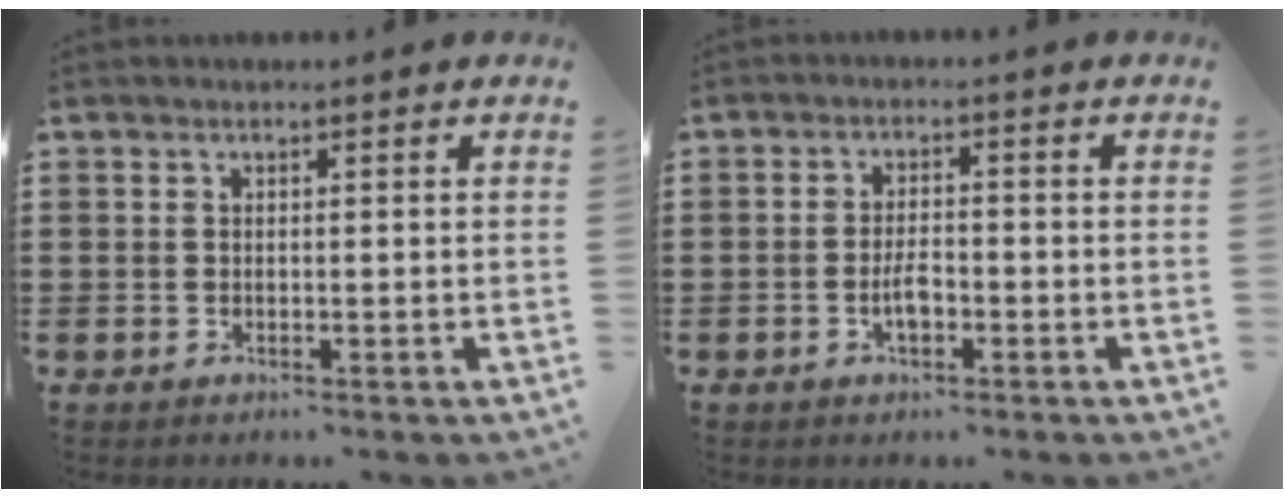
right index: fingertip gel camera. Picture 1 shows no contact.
{"total": 3.4, "force": [-1.3, 1.2, 3.0], "torque": [-0.069, -0.004, -0.026]}